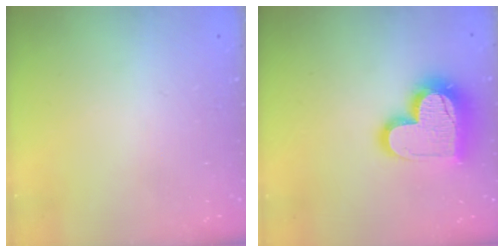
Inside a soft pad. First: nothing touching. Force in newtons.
{"total": 17.8, "press": 17.7, "slide": 1.5}